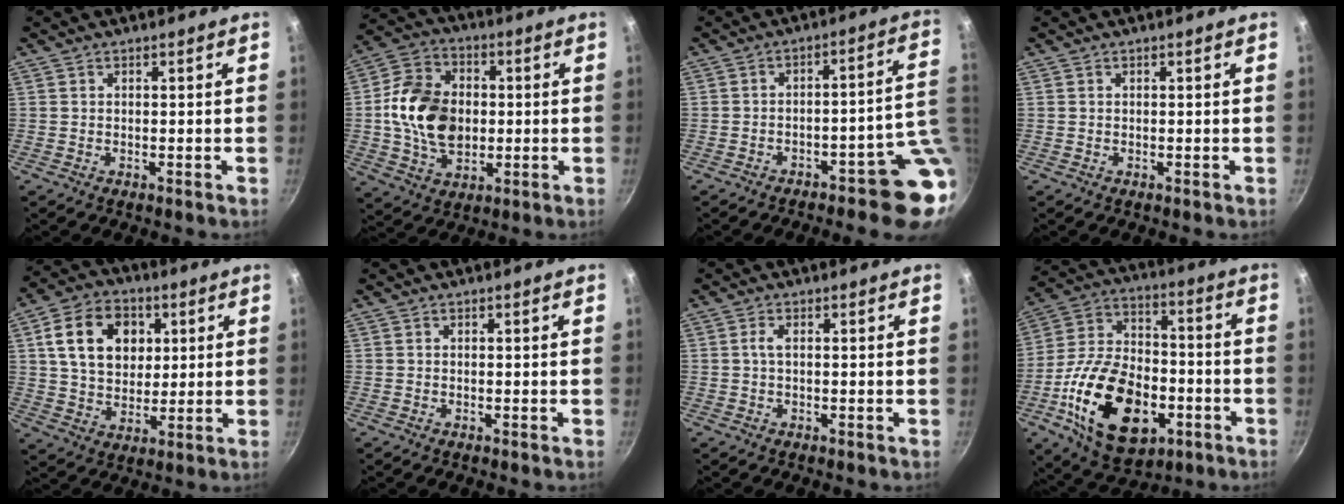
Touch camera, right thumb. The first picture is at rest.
{"total": 15.6, "force": [0.0, 11.3, 10.9], "torque": [-0.174, 0.013, -0.005]}
{"total": 10.7, "force": [-3.6, 3.5, 9.4], "torque": [-0.071, 0.041, -0.045]}
{"total": 0.0}
{"total": 14.5, "force": [3.9, 10.8, 8.8], "torque": [-0.126, 0.002, 0.062]}
{"total": 0.0}
{"total": 1.5, "force": [0.1, 0.5, 1.4], "torque": [-0.034, 0.004, 0.001]}
{"total": 25.1, "force": [-8.0, 15.3, 18.2], "torque": [-0.303, 0.037, -0.129]}